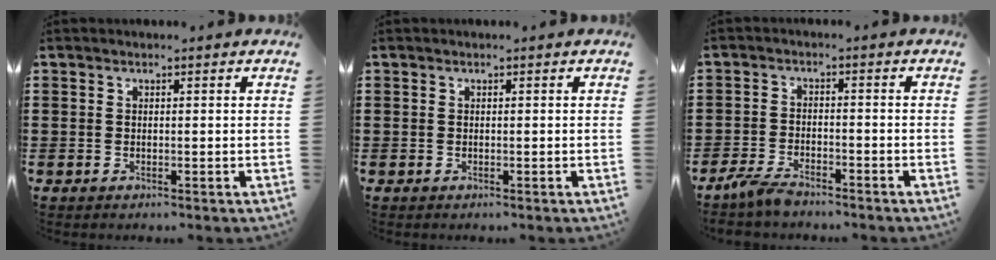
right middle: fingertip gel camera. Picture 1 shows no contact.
{"total": 0.0}
{"total": 3.9, "force": [-3.4, 0.9, 1.7], "torque": [-0.050, -0.002, -0.072]}